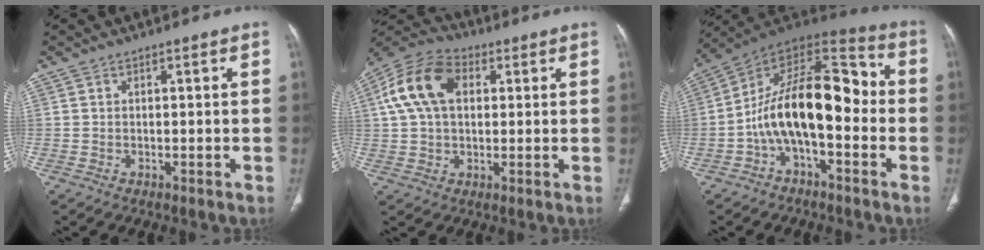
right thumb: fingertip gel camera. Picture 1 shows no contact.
{"total": 13.7, "force": [3.4, 9.0, 9.7], "torque": [-0.183, 0.025, 0.054]}
{"total": 19.3, "force": [-2.9, 9.6, 16.5], "torque": [-0.246, 0.070, -0.057]}